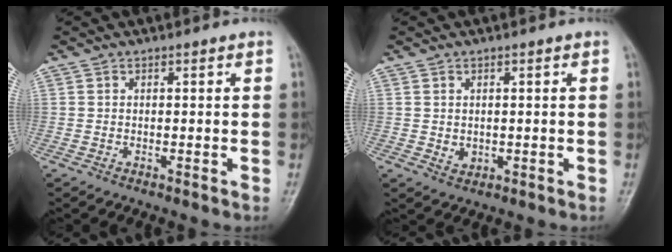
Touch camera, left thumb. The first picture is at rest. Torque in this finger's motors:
{"motor_torque": [-0.46, -0.17, 0.23, -0.02, 0.01]}